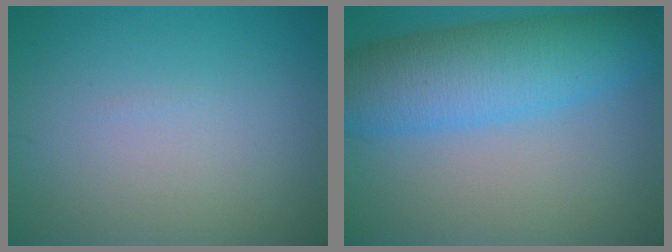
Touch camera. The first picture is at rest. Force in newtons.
{"total": 8.6, "press": 8.6, "slide": 0.3}